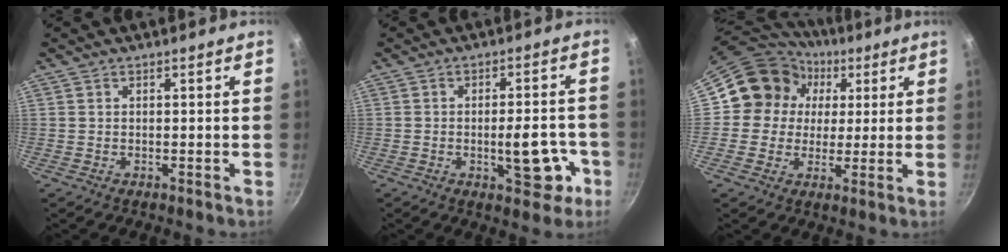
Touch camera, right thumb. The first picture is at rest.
{"total": 9.4, "force": [-2.9, 4.2, 7.9], "torque": [-0.077, 0.017, -0.034]}
{"total": 13.7, "force": [3.3, 12.6, 4.3], "torque": [-0.045, 0.015, 0.039]}